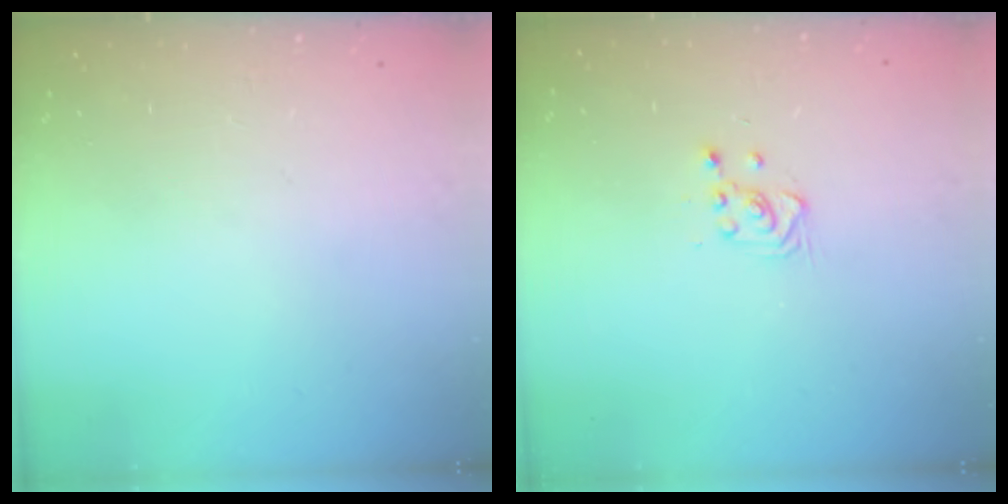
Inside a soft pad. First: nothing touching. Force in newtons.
{"total": 3.6, "press": 3.5, "slide": 0.8}